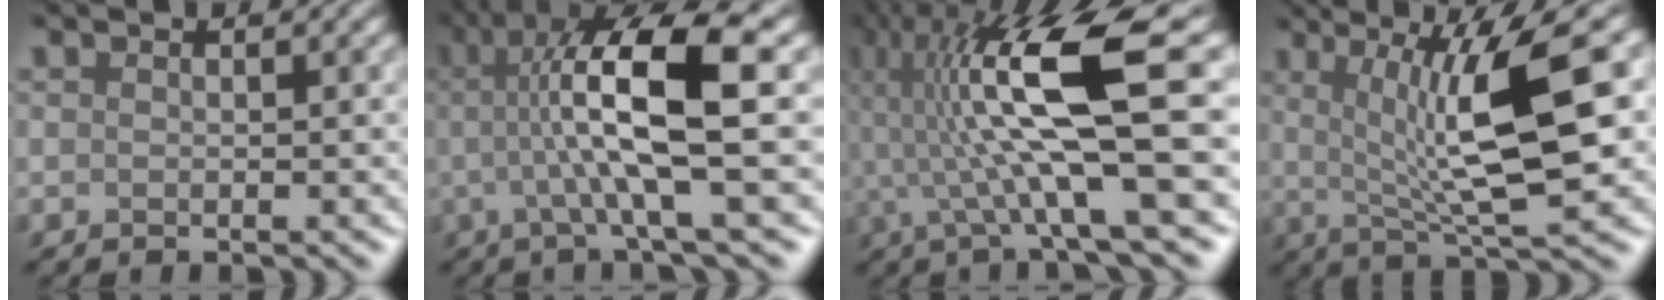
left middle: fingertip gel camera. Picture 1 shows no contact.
{"total": 9.7, "force": [0.7, 1.5, 9.6], "torque": [-0.173, 0.012, 0.023]}
{"total": 11.6, "force": [1.0, 1.8, 11.5], "torque": [-0.226, 0.016, 0.029]}
{"total": 8.9, "force": [1.0, 1.5, 8.7], "torque": [-0.140, 0.004, 0.030]}